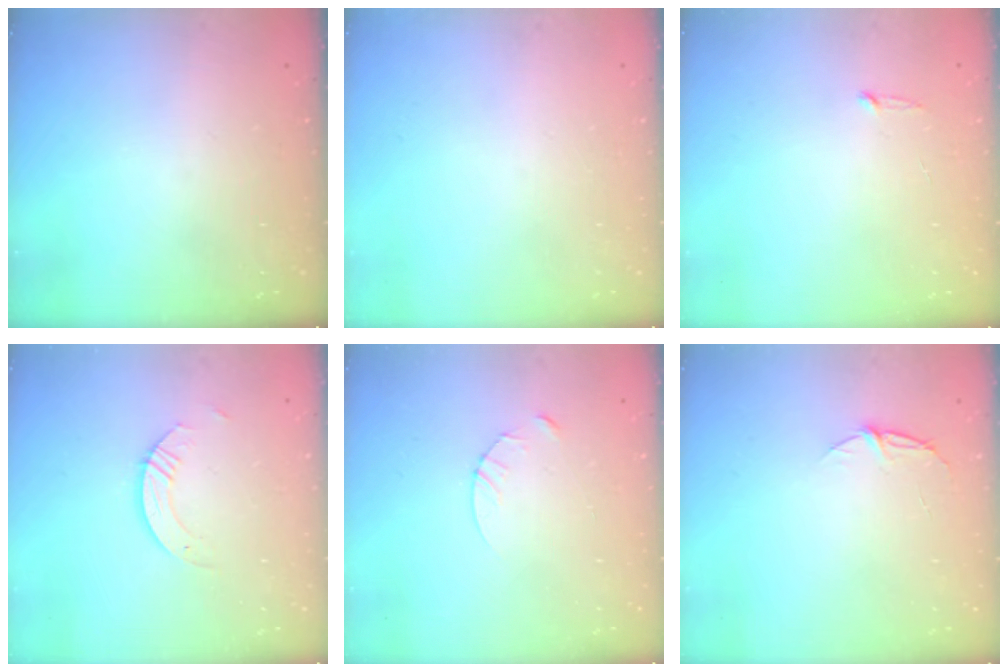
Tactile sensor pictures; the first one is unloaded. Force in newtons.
{"total": 0.0}
{"total": 2.5, "press": 2.5, "slide": 0.2}
{"total": 3.7, "press": 3.7, "slide": 0.3}
{"total": 3.8, "press": 3.8, "slide": 0.3}
{"total": 4.9, "press": 4.9, "slide": 0.6}